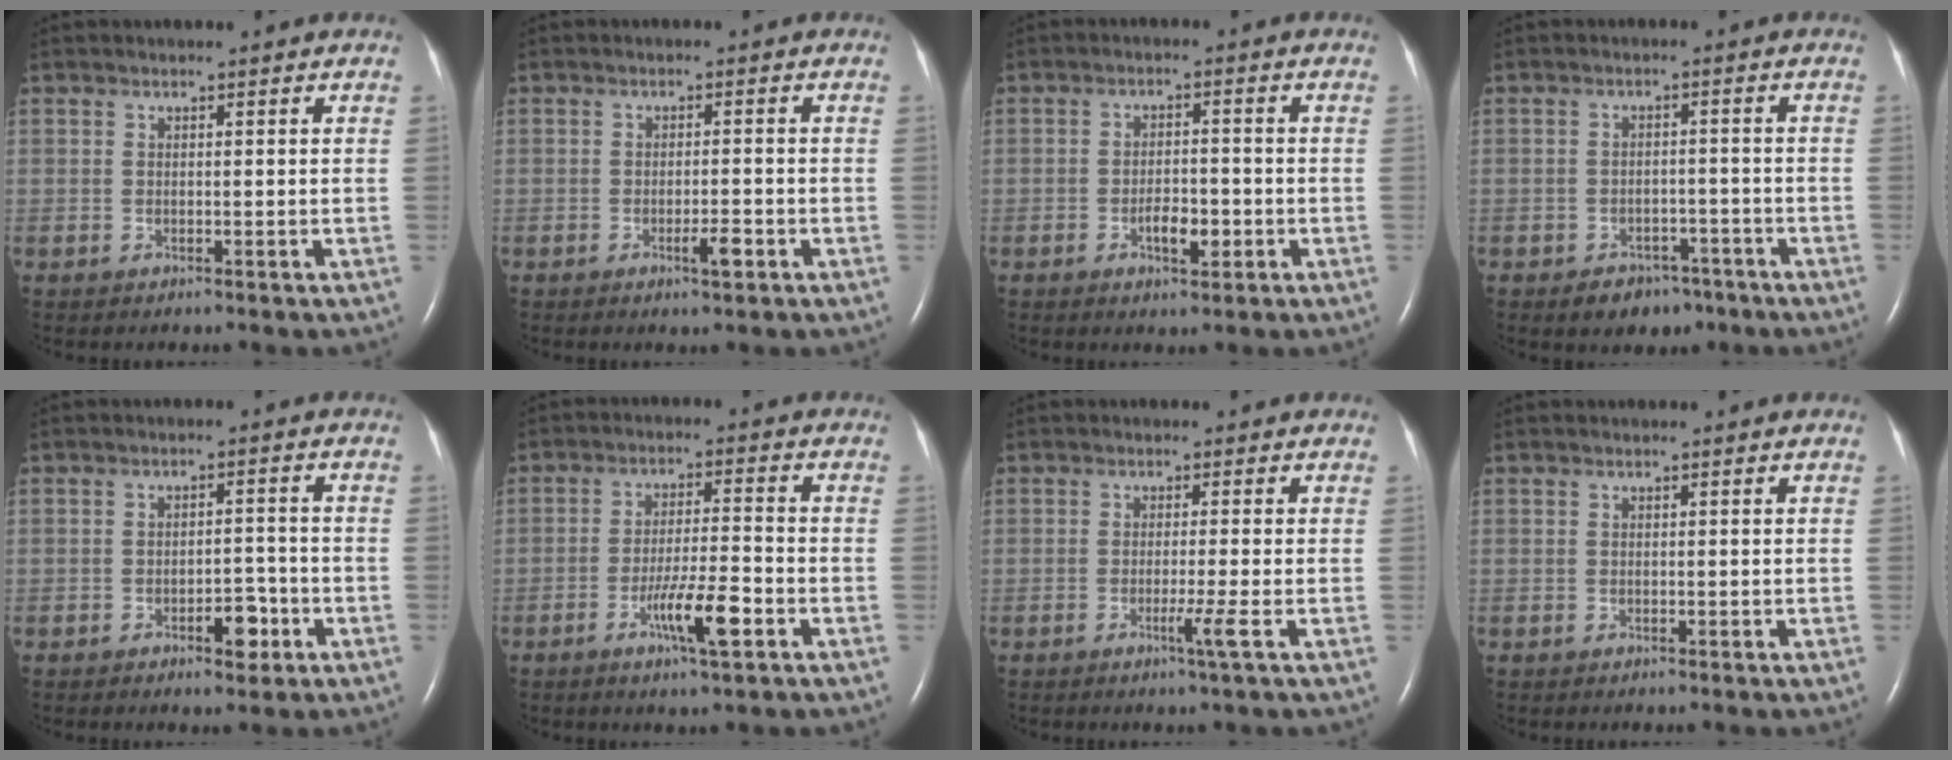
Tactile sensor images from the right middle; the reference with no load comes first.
{"total": 2.5, "force": [-1.3, 0.4, 2.1], "torque": [-0.035, -0.001, -0.019]}
{"total": 3.8, "force": [-1.5, 1.5, 3.2], "torque": [-0.056, 0.004, -0.022]}
{"total": 4.8, "force": [-3.3, 3.2, 1.5], "torque": [-0.022, 0.009, -0.040]}
{"total": 4.0, "force": [-2.1, 1.7, 2.9], "torque": [-0.039, 0.005, -0.027]}
{"total": 7.0, "force": [-3.3, 0.4, 6.1], "torque": [-0.115, -0.007, -0.058]}
{"total": 2.4, "force": [-1.0, -1.0, 1.9], "torque": [-0.035, -0.006, -0.019]}
{"total": 0.0}